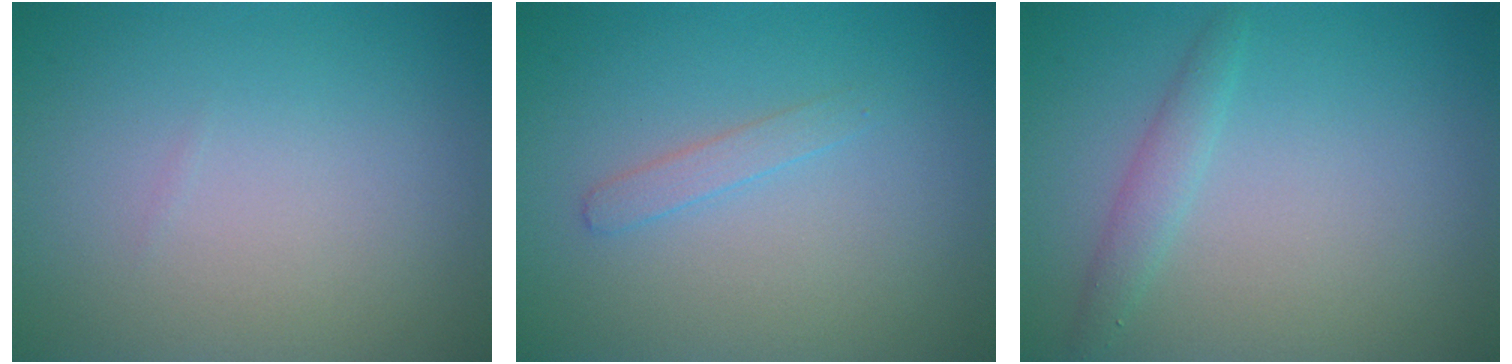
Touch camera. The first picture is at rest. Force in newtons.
{"total": 1.2, "press": 1.2, "slide": 0.0}
{"total": 1.5, "press": 1.5, "slide": 0.0}